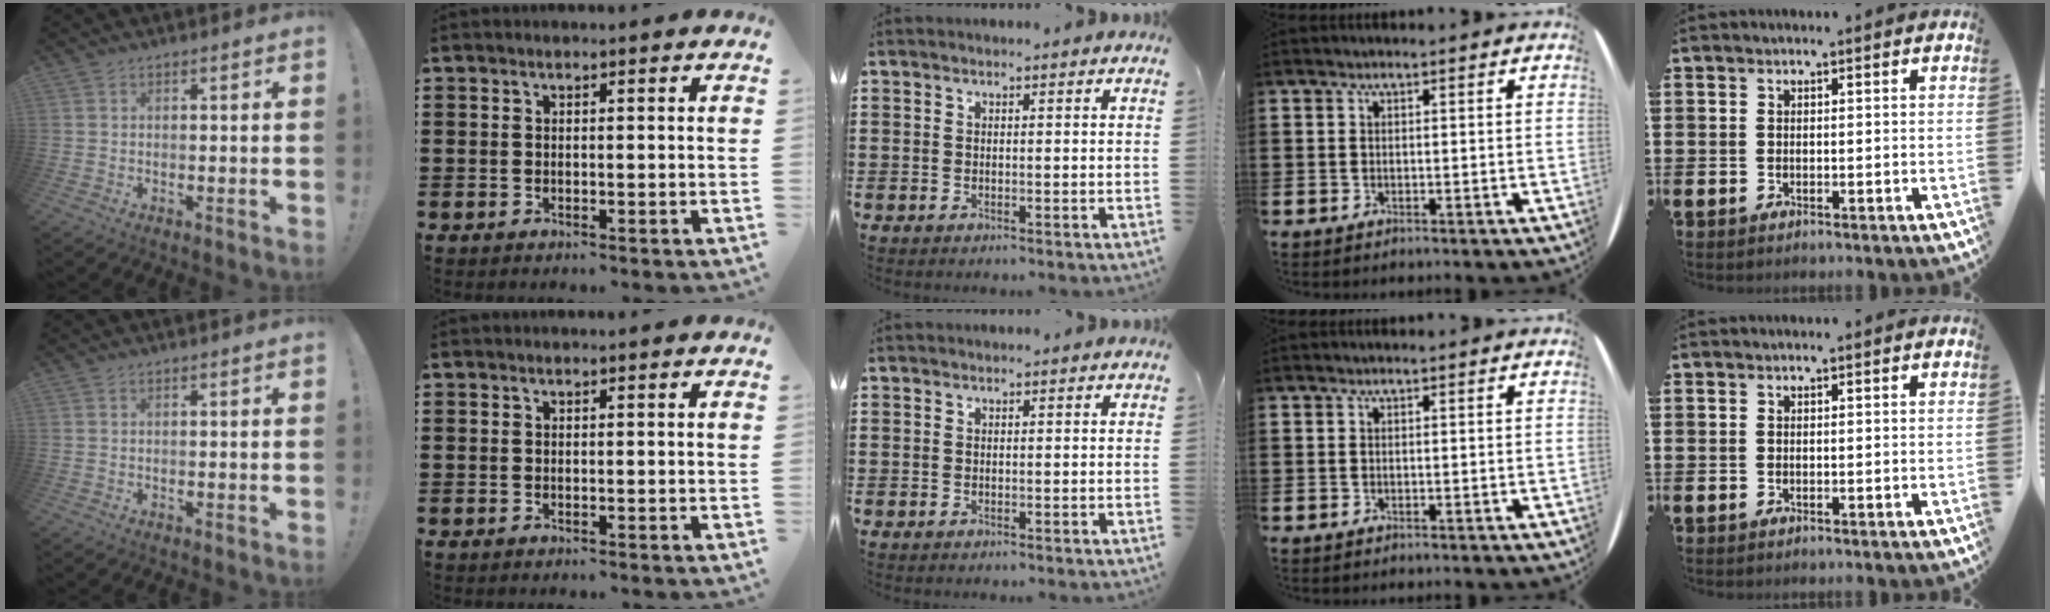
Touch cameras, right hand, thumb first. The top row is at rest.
{}